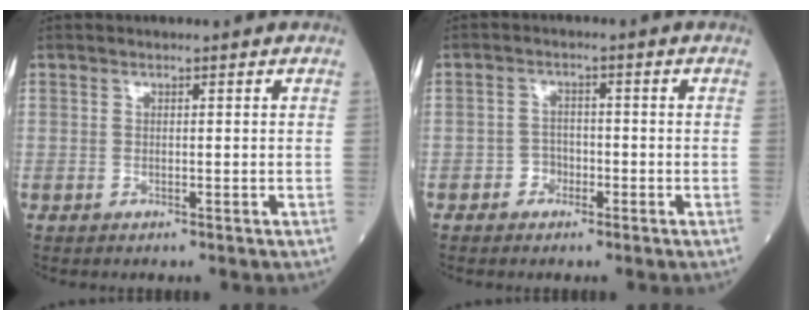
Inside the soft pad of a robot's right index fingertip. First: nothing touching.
{"total": 2.4, "force": [-1.3, 1.9, 0.7], "torque": [-0.006, 0.011, -0.027]}